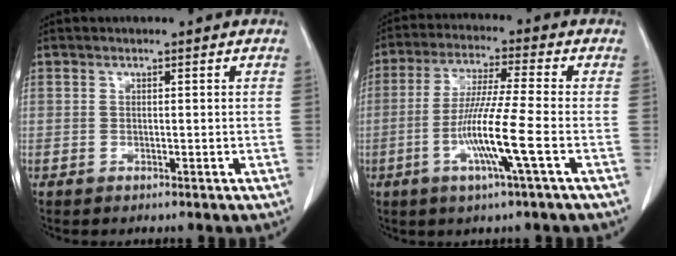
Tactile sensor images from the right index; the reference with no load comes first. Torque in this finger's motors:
{"motor_torque": [1.46, -0.67, 0.77, 0.21]}